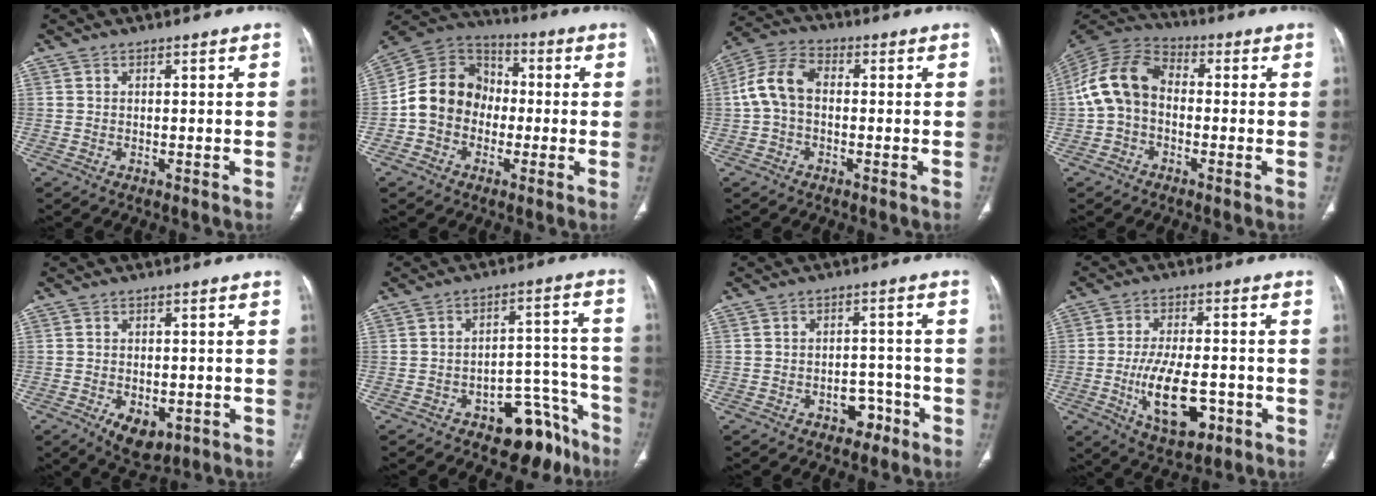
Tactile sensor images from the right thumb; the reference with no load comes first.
{"total": 12.6, "force": [-1.8, 10.7, 6.5], "torque": [-0.093, 0.037, -0.044]}
{"total": 8.4, "force": [-0.2, 5.5, 6.3], "torque": [-0.125, 0.027, -0.013]}
{"total": 11.5, "force": [-0.8, 8.3, 7.9], "torque": [-0.152, 0.035, -0.029]}
{"total": 6.6, "force": [-2.7, 3.8, 4.6], "torque": [-0.061, 0.002, -0.028]}
{"total": 11.9, "force": [-8.1, 6.4, 6.0], "torque": [-0.027, 0.092, -0.111]}
{"total": 5.4, "force": [-3.3, 3.7, 2.1], "torque": [-0.001, 0.040, -0.040]}
{"total": 12.6, "force": [-3.9, 5.9, 10.4], "torque": [-0.172, 0.007, -0.054]}